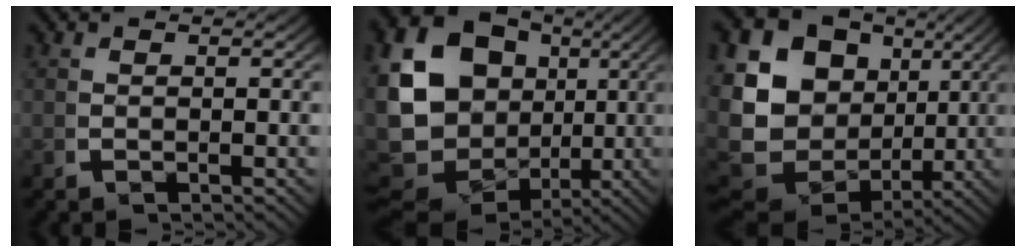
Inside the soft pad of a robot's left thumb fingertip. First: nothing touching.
{"total": 16.8, "force": [0.5, 13.7, 9.7], "torque": [-0.227, -0.039, 0.019]}
{"total": 15.9, "force": [0.7, 12.6, 9.6], "torque": [-0.206, -0.034, 0.019]}